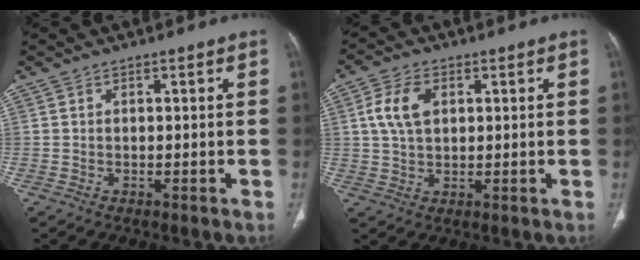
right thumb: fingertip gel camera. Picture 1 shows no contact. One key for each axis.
{"total": 7.0, "fx": 1.9, "fy": 4.4, "fz": 5.1, "tx": -0.099, "ty": 0.004, "tz": 0.036}